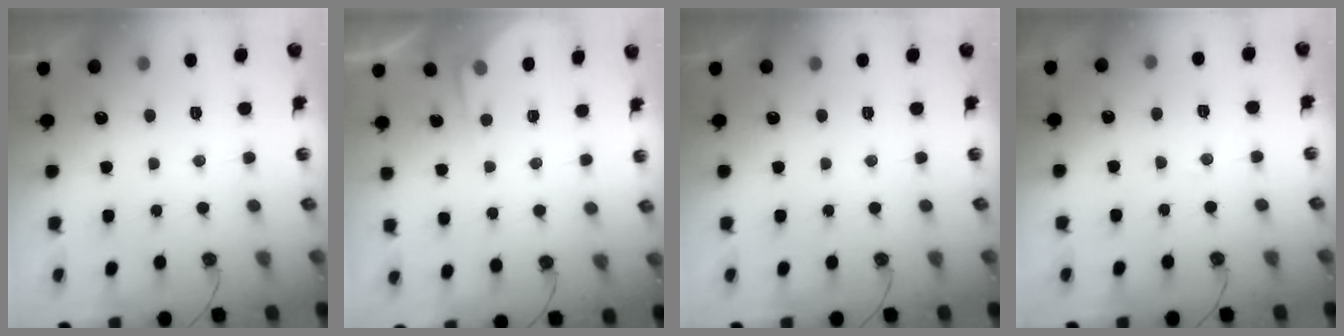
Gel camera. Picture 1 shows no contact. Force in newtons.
{"total": 3.1, "press": 3.1, "slide": 0.5}
{"total": 0.0}
{"total": 4.0, "press": 3.9, "slide": 0.7}